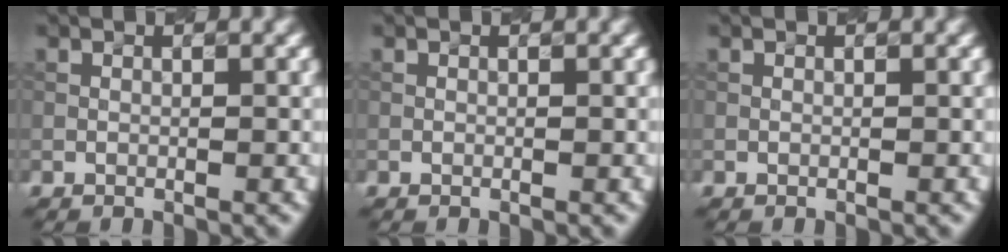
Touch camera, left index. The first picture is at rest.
{"total": 0.0}
{"total": 0.0}